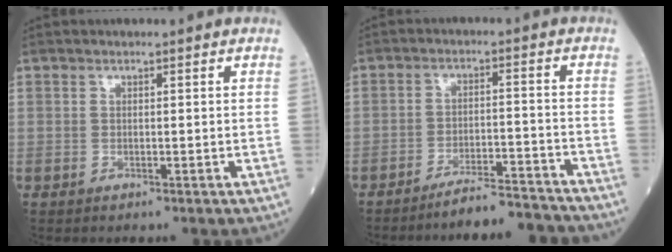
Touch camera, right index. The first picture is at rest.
{"total": 8.7, "force": [-8.3, 0.4, 2.4], "torque": [-0.022, 0.011, -0.133]}